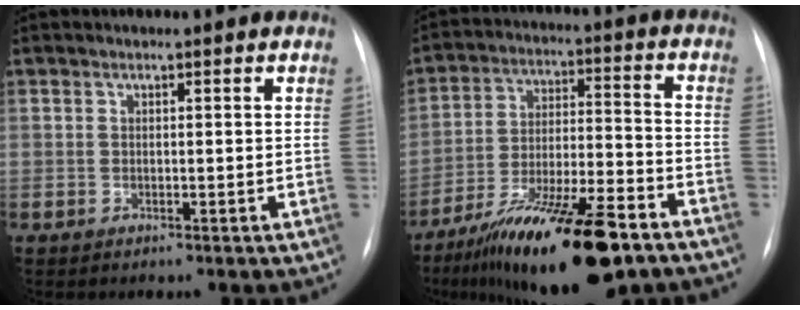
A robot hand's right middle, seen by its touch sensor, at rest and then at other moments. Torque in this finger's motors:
{"motor_torque": [1.28, -0.86, 0.47, 0.12]}